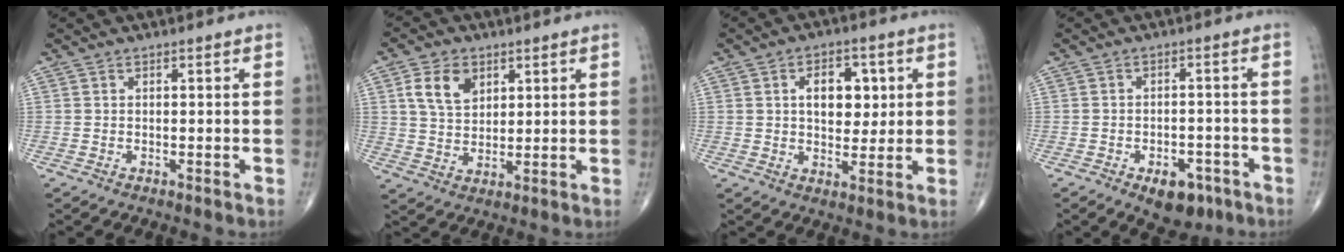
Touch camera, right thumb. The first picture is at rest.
{"total": 7.9, "force": [3.3, 5.4, 4.7], "torque": [-0.068, -0.012, 0.064]}
{"total": 8.5, "force": [1.9, 5.4, 6.3], "torque": [-0.051, -0.006, 0.028]}
{"total": 7.4, "force": [-4.1, 4.3, 4.5], "torque": [-0.041, 0.020, -0.051]}